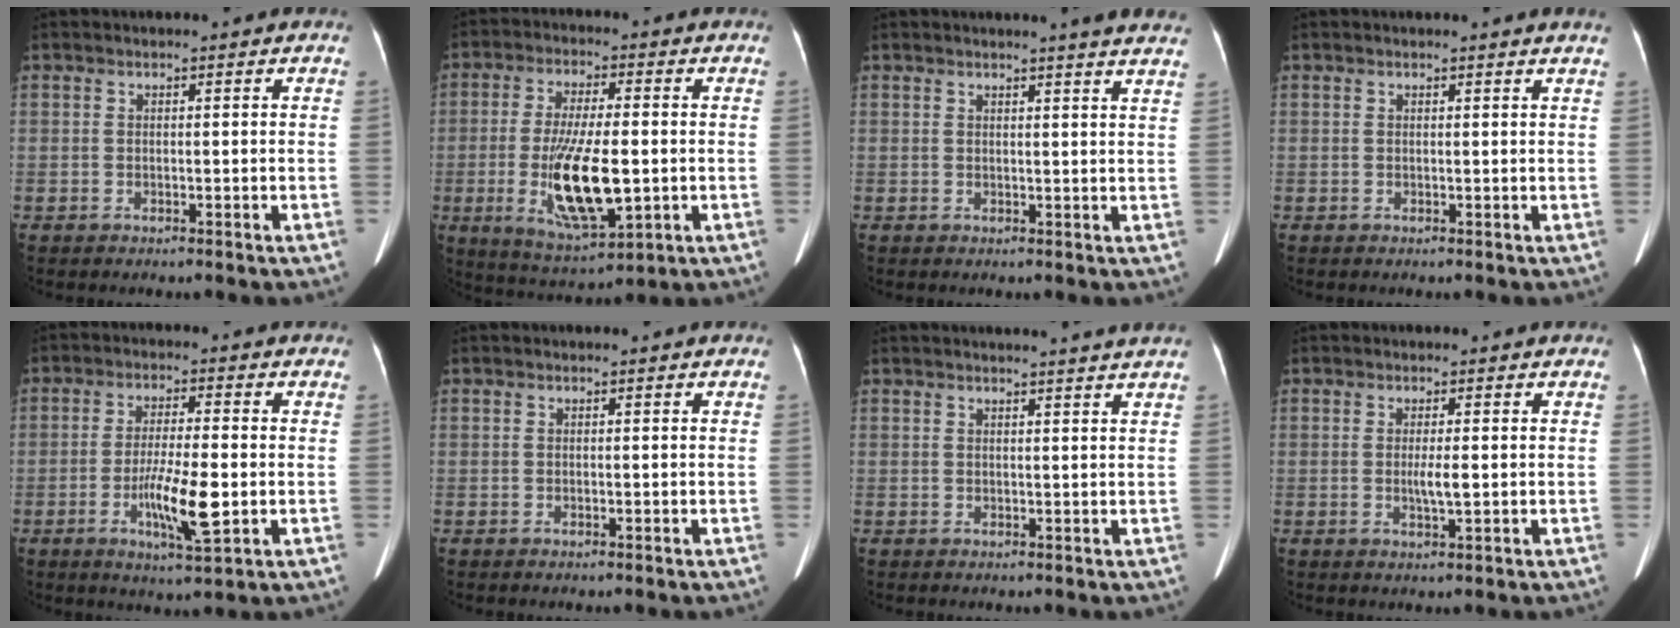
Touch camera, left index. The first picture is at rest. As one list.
[{"total": 13.5, "force": [-2.7, 3.5, 12.8], "torque": [-0.241, -0.019, -0.039]}, {"total": 8.4, "force": [7.6, -0.3, 3.4], "torque": [-0.038, -0.012, 0.063]}, {"total": 1.3, "force": [1.3, -0.2, 0.4], "torque": [-0.021, -0.006, 0.011]}, {"total": 8.8, "force": [-2.5, 1.2, 8.3], "torque": [-0.148, -0.013, -0.046]}, {"total": 0.6, "force": [-0.5, 0.1, 0.3], "torque": [-0.002, -0.001, -0.009]}, {"total": 4.7, "force": [4.3, -1.0, 1.6], "torque": [-0.019, 0.003, 0.039]}, {"total": 2.6, "force": [-0.5, 0.3, 2.5], "torque": [-0.047, -0.005, -0.011]}]